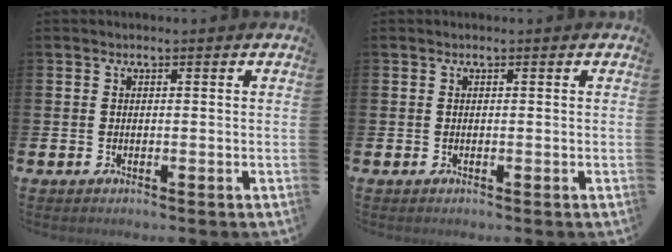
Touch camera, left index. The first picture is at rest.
{"total": 0.0}